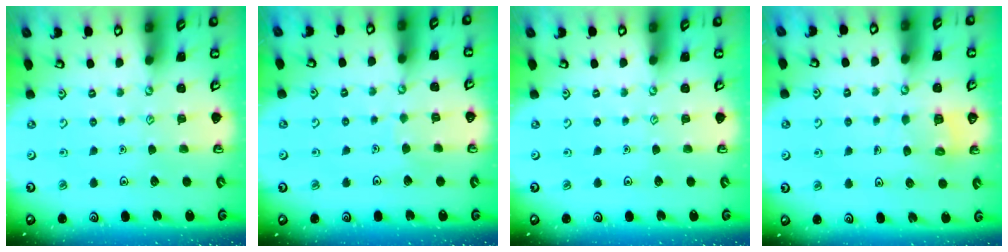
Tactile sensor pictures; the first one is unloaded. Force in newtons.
{"total": 3.2, "press": 3.2, "slide": 0.4}
{"total": 0.0}
{"total": 5.5, "press": 5.5, "slide": 0.4}